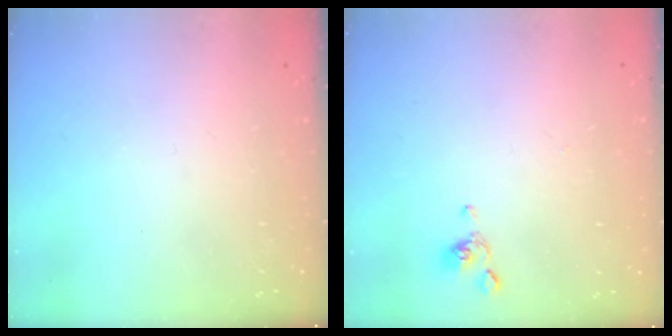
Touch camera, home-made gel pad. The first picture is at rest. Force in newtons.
{"total": 2.2, "press": 2.2, "slide": 0.2}